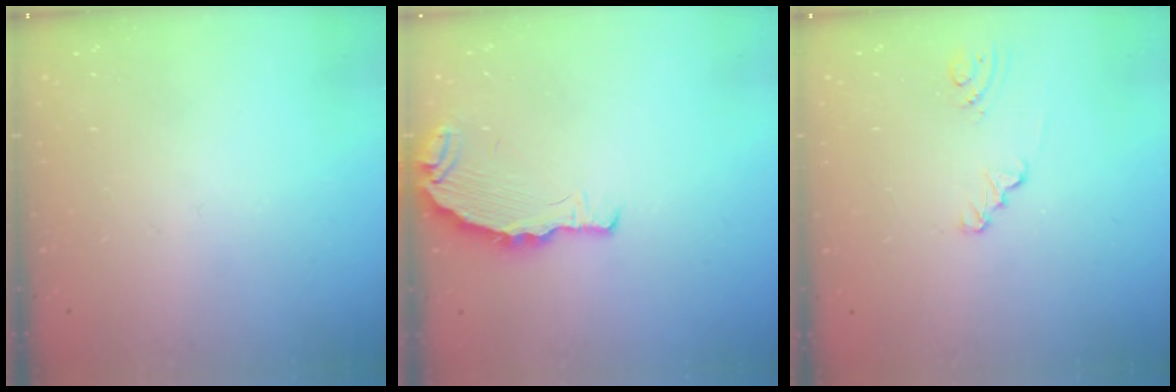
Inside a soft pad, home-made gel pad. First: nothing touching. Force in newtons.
{"total": 4.5, "press": 4.4, "slide": 0.8}
{"total": 1.7, "press": 1.7, "slide": 0.3}